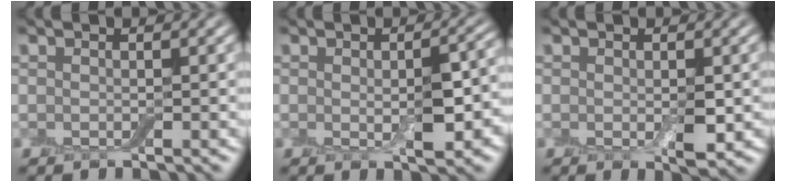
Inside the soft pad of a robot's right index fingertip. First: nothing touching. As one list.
[{"total": 4.9, "force": [-0.3, 1.6, 4.6], "torque": [-0.070, -0.005, -0.002]}, {"total": 2.4, "force": [-0.3, 0.7, 2.3], "torque": [-0.036, -0.007, -0.001]}]